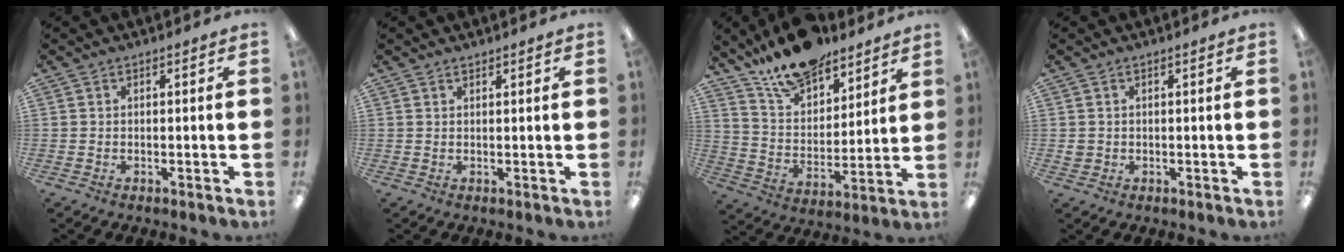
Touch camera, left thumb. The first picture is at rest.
{"total": 1.0, "force": [1.0, 0.2, 0.2], "torque": [-0.004, -0.001, 0.019]}
{"total": 14.9, "force": [12.7, 6.0, 5.1], "torque": [-0.100, -0.083, 0.233]}
{"total": 1.5, "force": [0.5, 1.3, 0.4], "torque": [-0.010, 0.003, 0.009]}